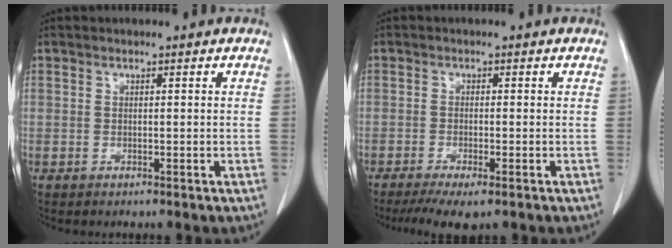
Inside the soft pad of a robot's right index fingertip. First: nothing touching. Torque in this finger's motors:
{"motor_torque": [0.42, -0.36, 0.19, 0.06]}